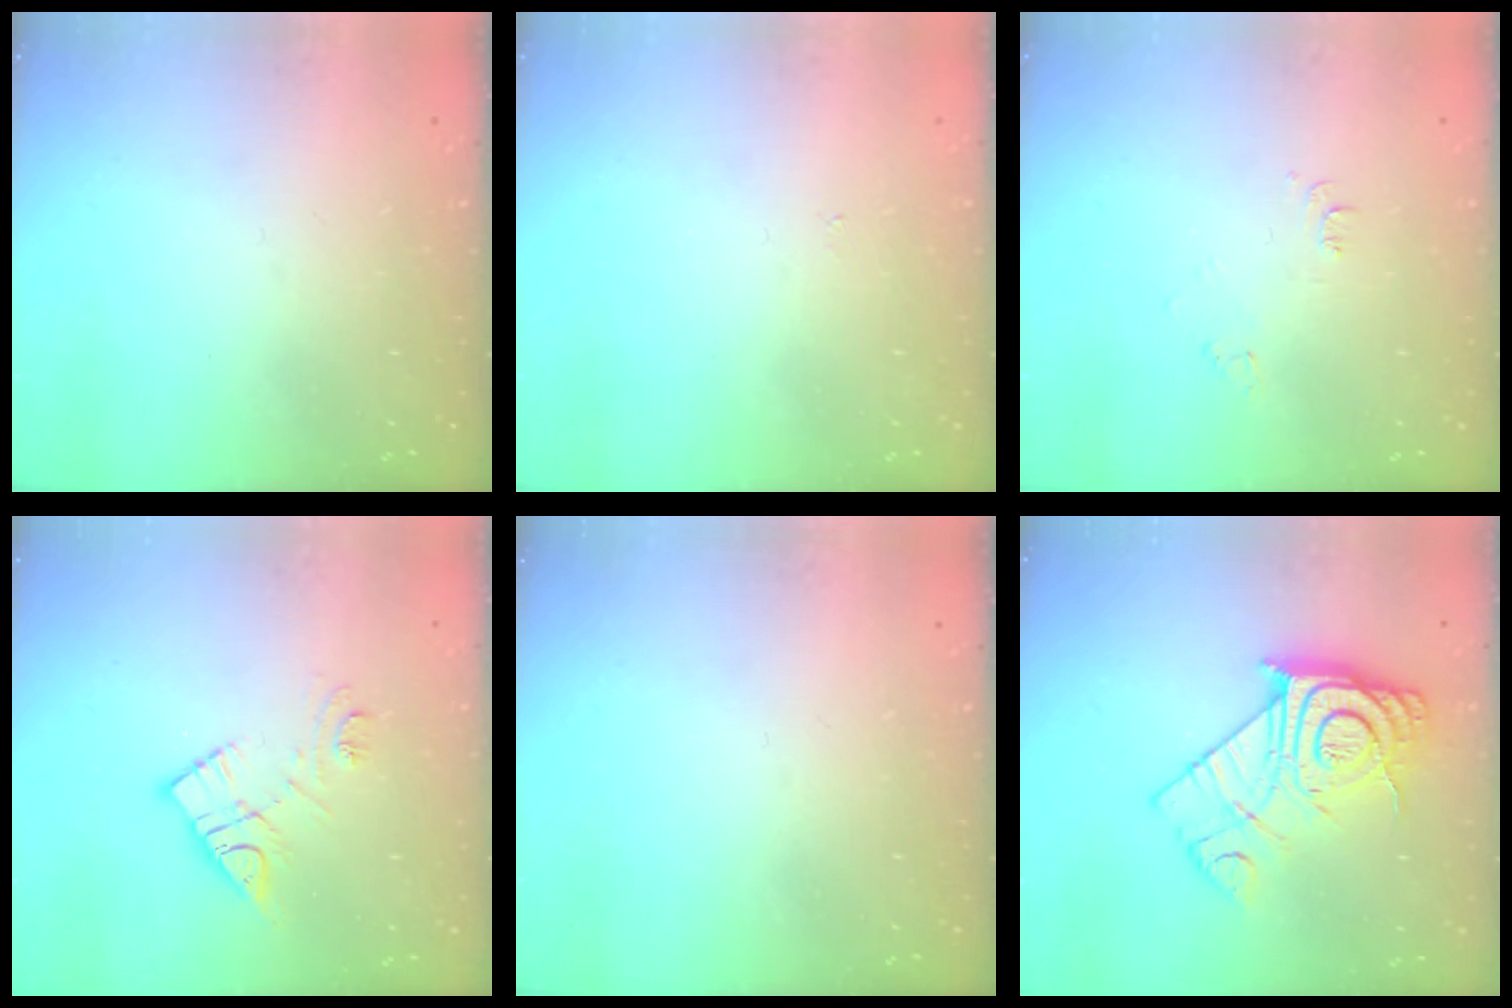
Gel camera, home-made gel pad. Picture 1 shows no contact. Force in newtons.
{"total": 3.1, "press": 3.1, "slide": 0.4}
{"total": 3.5, "press": 3.4, "slide": 0.5}
{"total": 11.6, "press": 11.6, "slide": 0.9}
{"total": 0.0}
{"total": 17.2, "press": 17.1, "slide": 1.3}